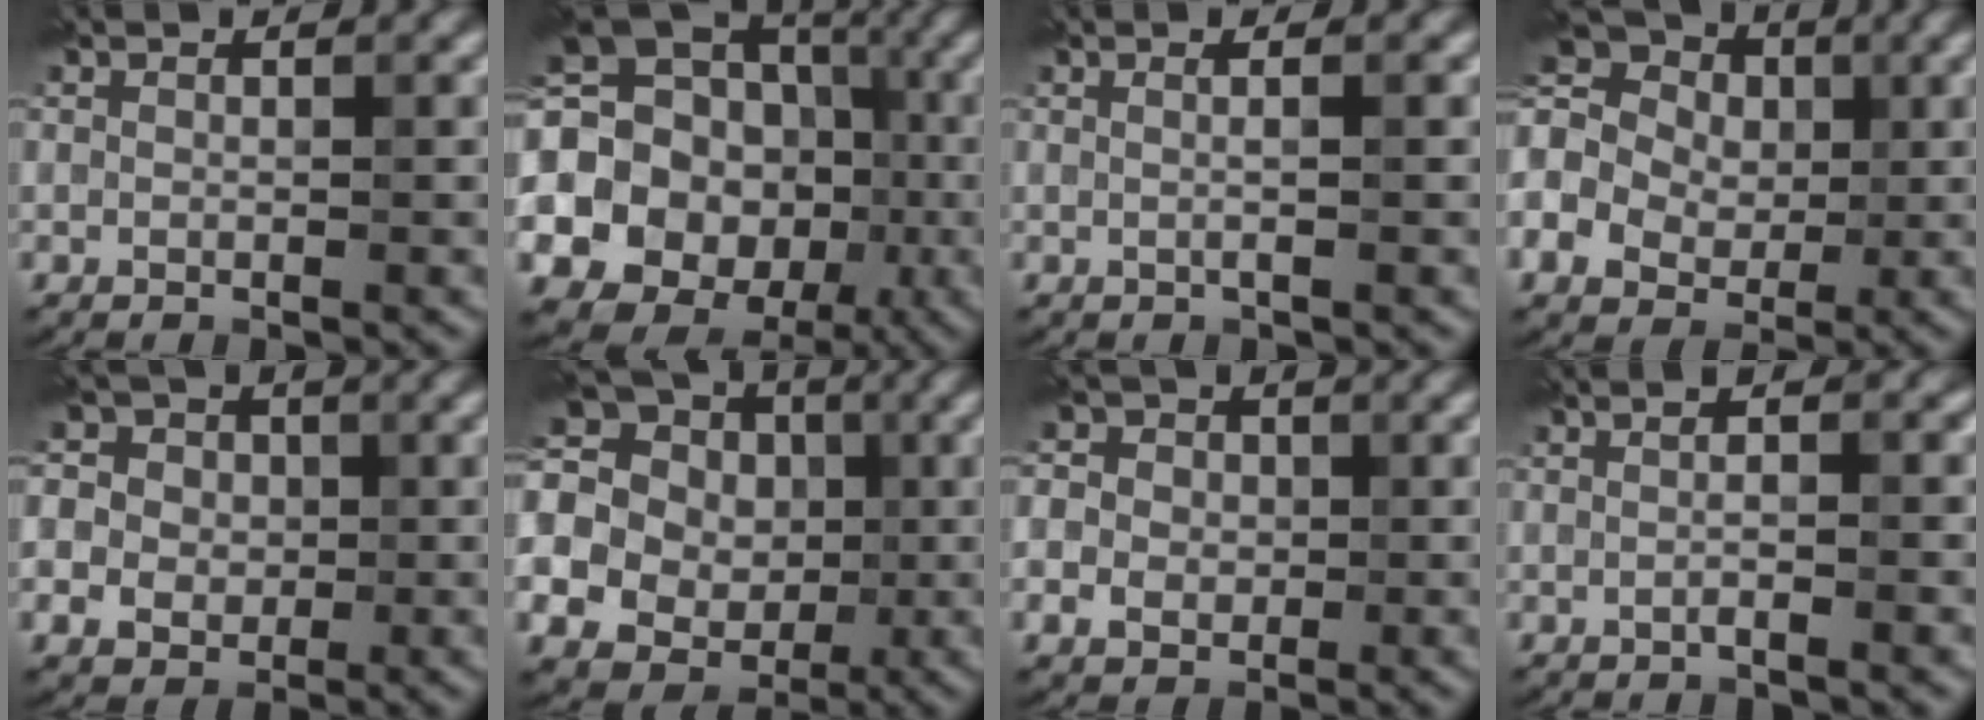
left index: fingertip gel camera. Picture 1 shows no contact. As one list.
[{"total": 23.1, "force": [-3.8, 21.3, 8.1], "torque": [-0.176, 0.000, -0.098]}, {"total": 2.0, "force": [0.3, 0.6, 1.8], "torque": [-0.021, -0.003, -0.009]}, {"total": 12.0, "force": [0.6, 10.2, 6.3], "torque": [-0.151, 0.028, -0.033]}, {"total": 7.5, "force": [1.4, 6.5, 3.4], "torque": [-0.061, 0.028, -0.010]}, {"total": 23.8, "force": [-1.7, 22.5, 7.6], "torque": [-0.181, -0.005, -0.083]}, {"total": 5.1, "force": [0.4, 4.5, 2.4], "torque": [-0.034, 0.014, -0.014]}, {"total": 2.6, "force": [0.3, 0.8, 2.4], "torque": [-0.016, -0.005, -0.012]}]